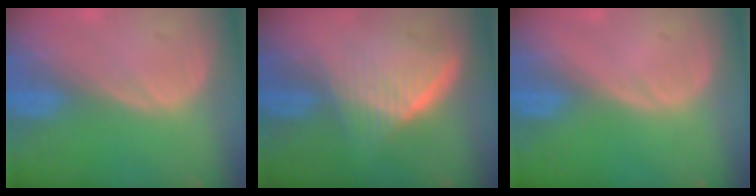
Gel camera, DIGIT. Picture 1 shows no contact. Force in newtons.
{"total": 6.5, "press": 5.9, "slide": 2.7}
{"total": 0.0}